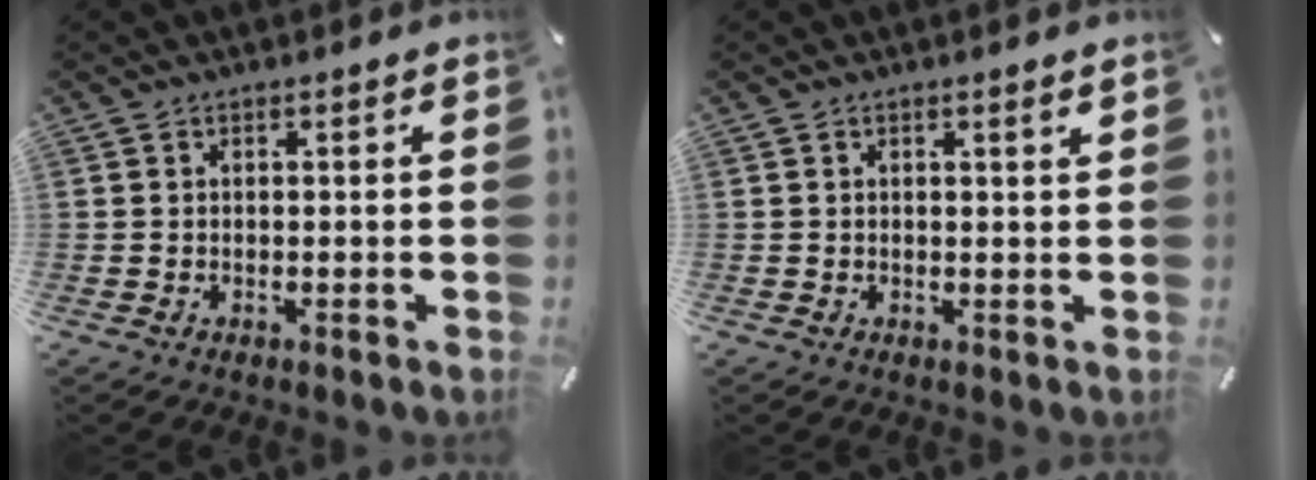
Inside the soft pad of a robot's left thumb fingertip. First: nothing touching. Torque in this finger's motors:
{"motor_torque": [0.17, -0.06, 0.03, -0.13, -0.01]}